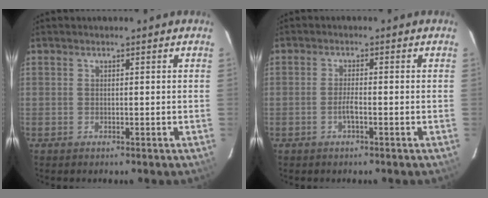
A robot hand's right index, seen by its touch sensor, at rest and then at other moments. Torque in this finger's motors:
{"motor_torque": [0.19, 0.10, 0.03, 0.04]}